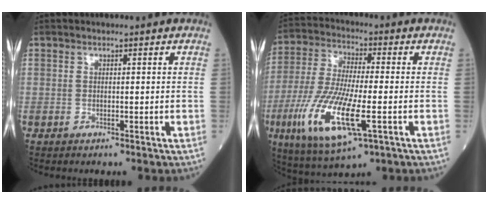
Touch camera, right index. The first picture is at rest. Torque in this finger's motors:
{"motor_torque": [1.15, -0.99, 1.06, 0.21]}